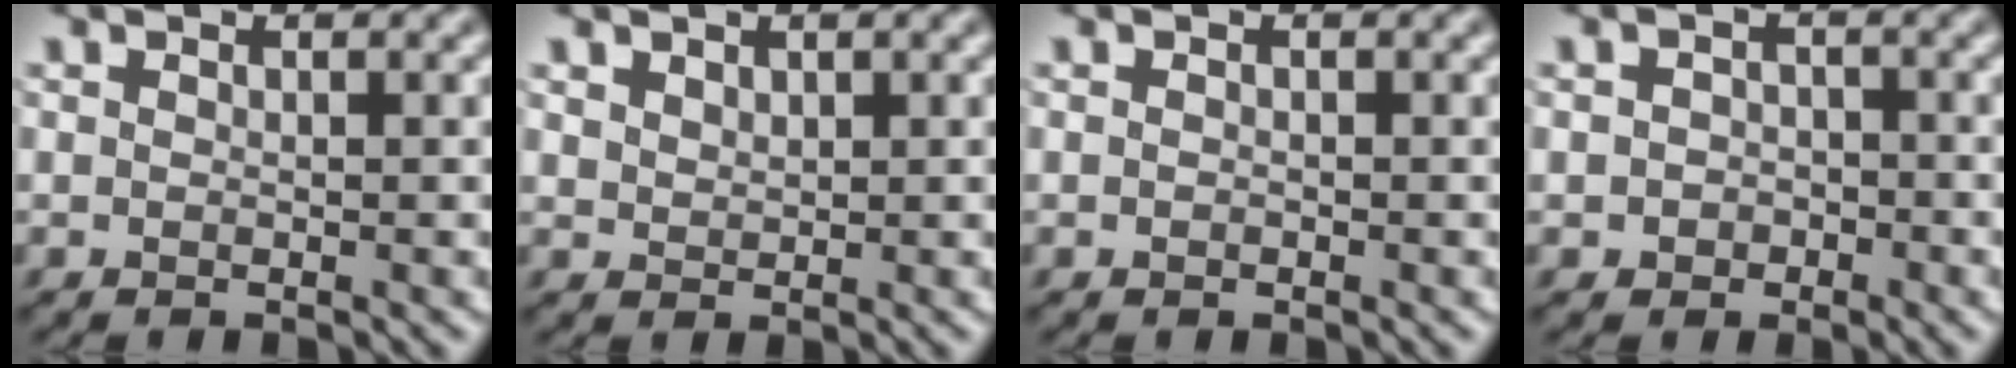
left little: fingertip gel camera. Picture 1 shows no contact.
{"total": 1.1, "force": [0.8, 0.7, 0.3], "torque": [-0.016, -0.003, 0.017]}
{"total": 0.0}
{"total": 1.8, "force": [-0.7, 1.5, 0.6], "torque": [0.004, 0.000, -0.018]}